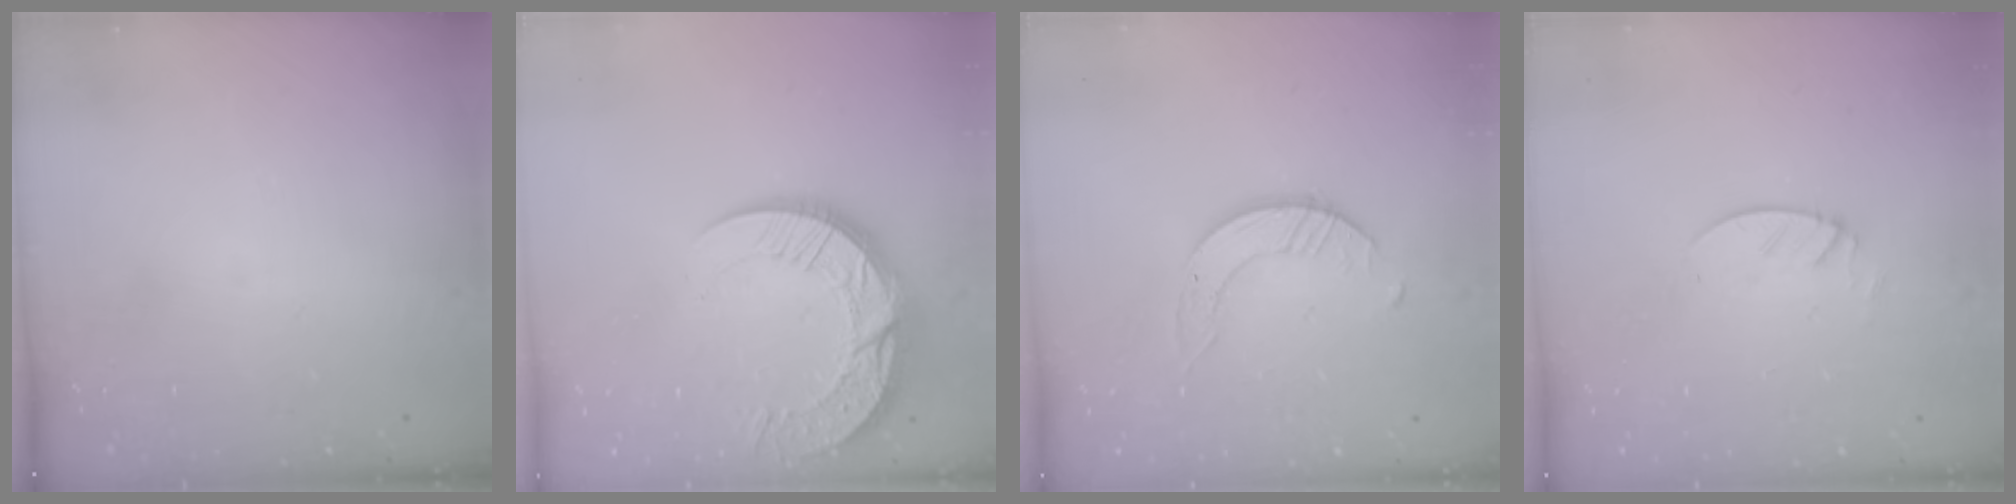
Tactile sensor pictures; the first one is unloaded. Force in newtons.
{"total": 15.3, "press": 15.2, "slide": 1.4}
{"total": 3.2, "press": 3.1, "slide": 0.4}
{"total": 2.1, "press": 2.1, "slide": 0.2}